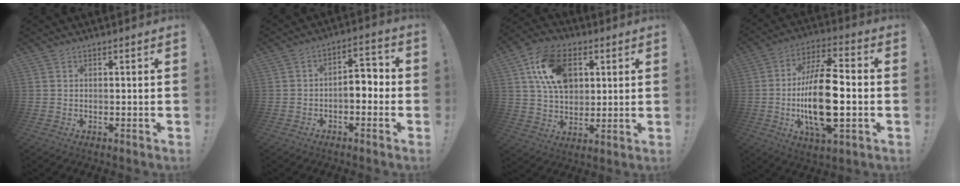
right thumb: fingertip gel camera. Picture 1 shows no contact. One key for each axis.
{"total": 6.7, "fx": -2.0, "fy": 4.0, "fz": 5.0, "tx": -0.070, "ty": 0.011, "tz": -0.034}
{"total": 17.0, "fx": 6.0, "fy": 11.6, "fz": 10.8, "tx": -0.173, "ty": -0.007, "tz": 0.116}
{"total": 20.2, "fx": -2.8, "fy": 8.1, "fz": 18.3, "tx": -0.349, "ty": -0.001, "tz": -0.047}